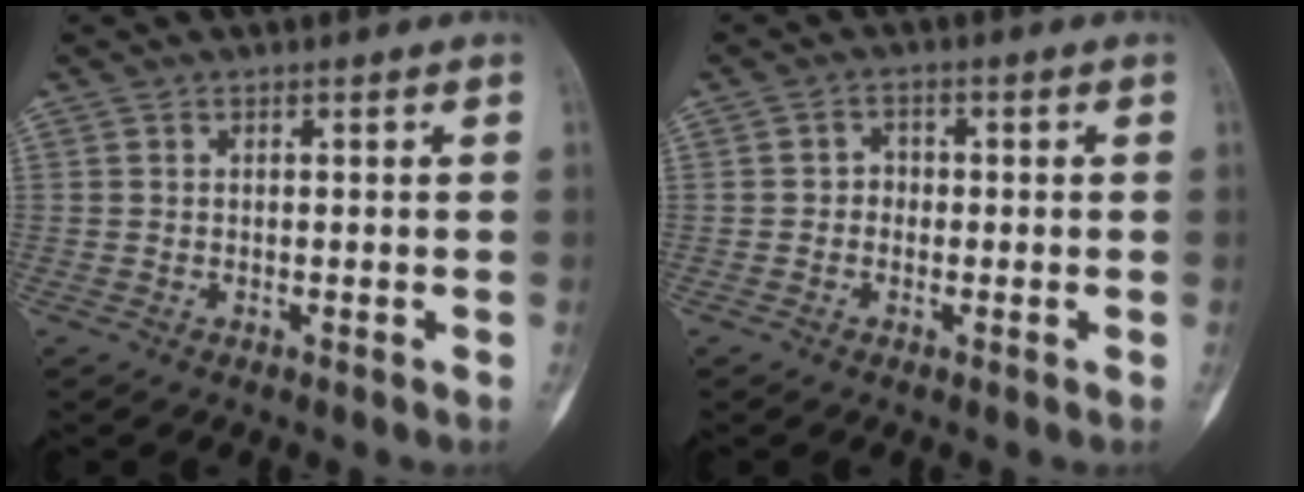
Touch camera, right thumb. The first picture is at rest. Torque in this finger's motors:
{"motor_torque": [-0.68, 0.08, 0.33, -0.23, -0.04]}